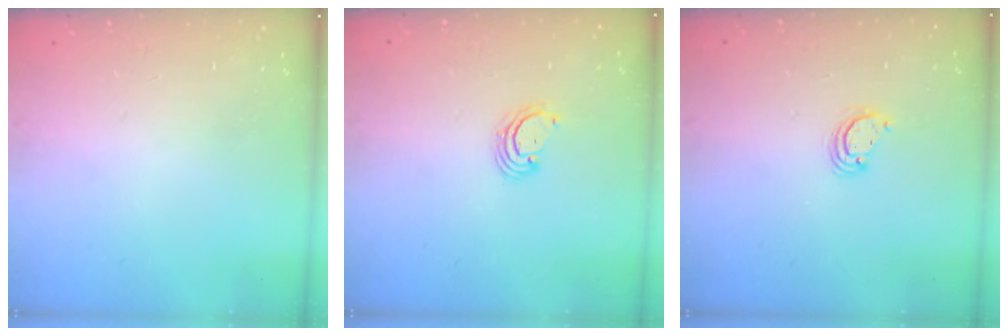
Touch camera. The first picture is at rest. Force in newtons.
{"total": 2.3, "press": 2.3, "slide": 0.1}
{"total": 3.4, "press": 3.3, "slide": 0.4}